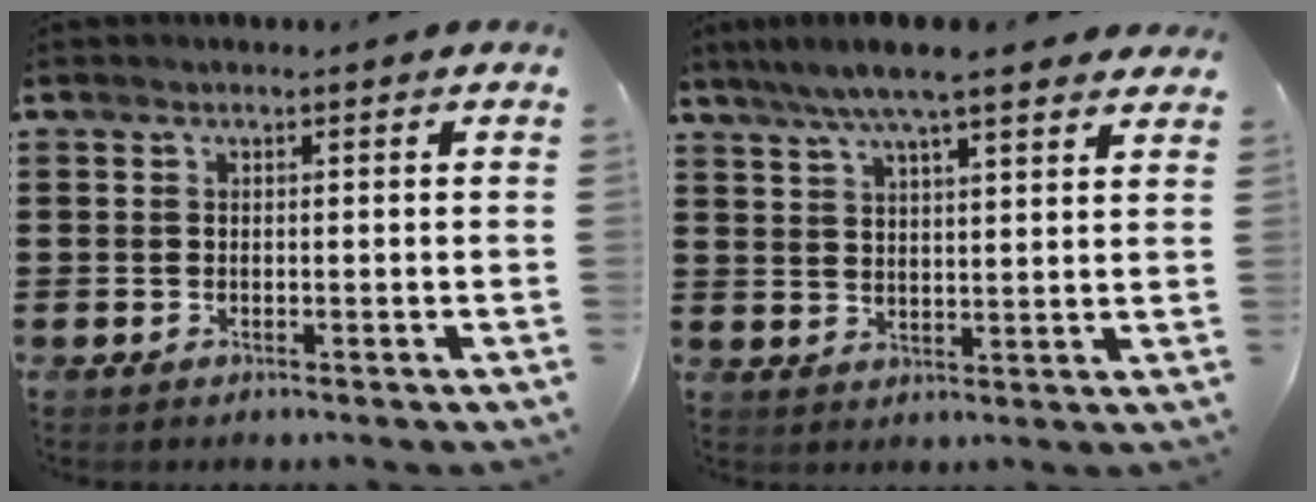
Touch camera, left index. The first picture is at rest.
{"total": 6.5, "force": [5.4, 0.5, 3.5], "torque": [-0.084, -0.012, 0.095]}